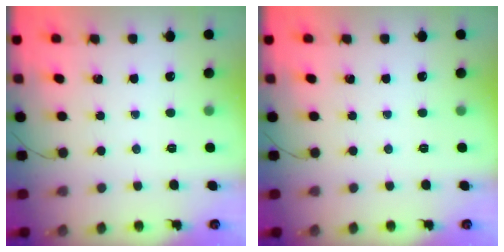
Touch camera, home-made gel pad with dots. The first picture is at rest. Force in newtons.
{"total": 0.0}